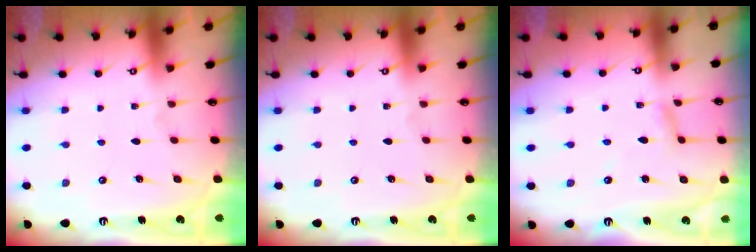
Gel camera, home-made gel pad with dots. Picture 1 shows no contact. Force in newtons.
{"total": 0.0}
{"total": 3.4, "press": 3.4, "slide": 0.3}